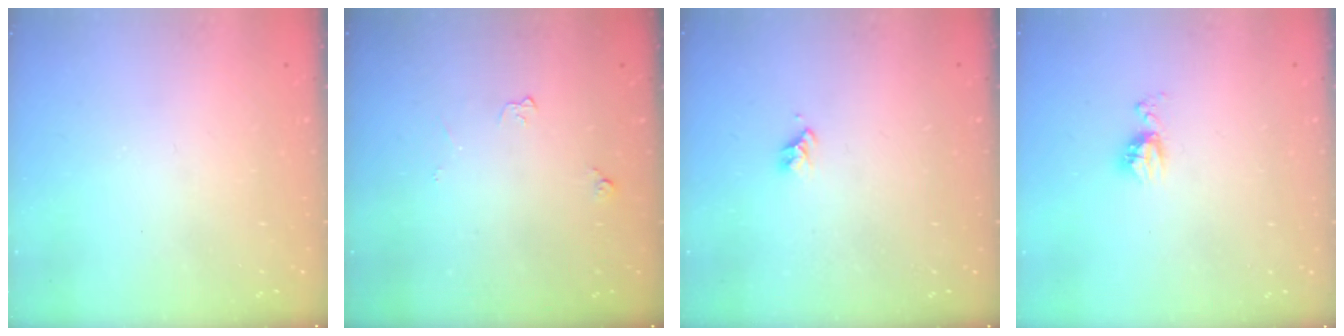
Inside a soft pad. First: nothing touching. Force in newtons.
{"total": 3.7, "press": 3.6, "slide": 0.9}
{"total": 2.7, "press": 2.7, "slide": 0.2}
{"total": 5.9, "press": 5.9, "slide": 0.6}